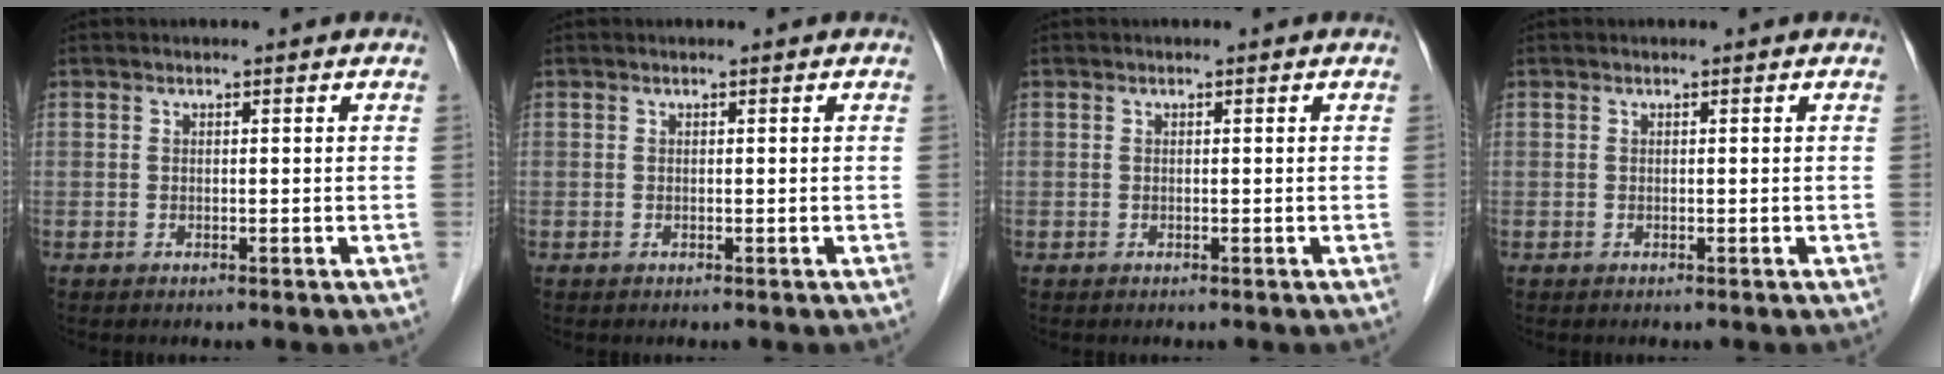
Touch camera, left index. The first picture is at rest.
{"total": 0.0}
{"total": 0.0}
{"total": 0.0}